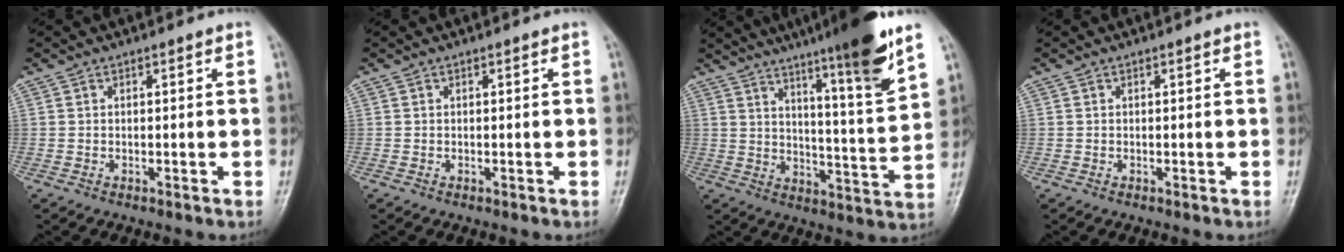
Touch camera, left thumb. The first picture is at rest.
{"total": 0.0}
{"total": 16.5, "force": [10.9, 0.7, 12.4], "torque": [-0.175, -0.059, 0.164]}
{"total": 0.0}